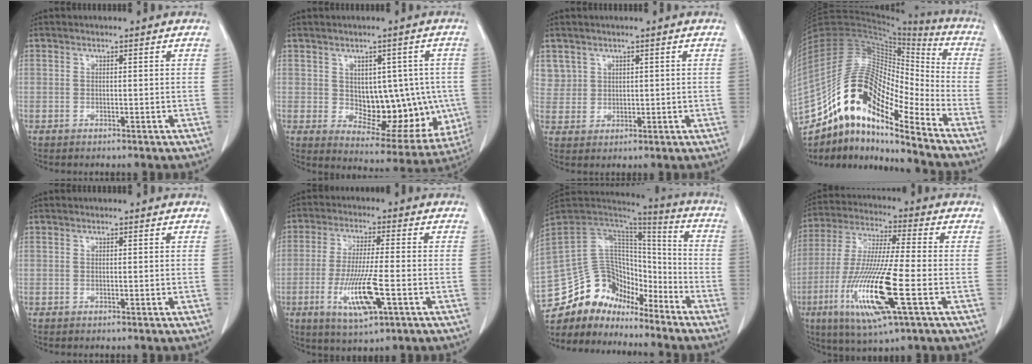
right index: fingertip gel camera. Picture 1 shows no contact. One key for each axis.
{"total": 13.4, "fx": 0.1, "fy": 7.5, "fz": 11.1, "tx": -0.125, "ty": 0.012, "tz": 0.035}
{"total": 3.8, "fx": 2.2, "fy": 3.1, "fz": -0.2, "tx": 0.022, "ty": 0.006, "tz": 0.046}
{"total": 19.6, "fx": -13.7, "fy": 5.0, "fz": 13.1, "tx": -0.252, "ty": 0.037, "tz": -0.245}
{"total": 0.0}
{"total": 10.0, "fx": -3.2, "fy": 1.1, "fz": 9.4, "tx": -0.181, "ty": -0.017, "tz": -0.053}
{"total": 16.7, "fx": -13.4, "fy": 8.0, "fz": 5.9, "tx": -0.104, "ty": 0.069, "tz": -0.240}
{"total": 16.9, "fx": -5.3, "fy": 1.1, "fz": 16.0, "tx": -0.330, "ty": -0.026, "tz": -0.093}